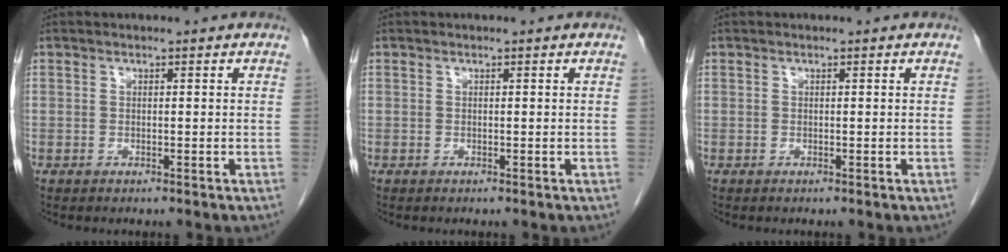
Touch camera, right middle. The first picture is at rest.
{"total": 0.0}
{"total": 0.0}